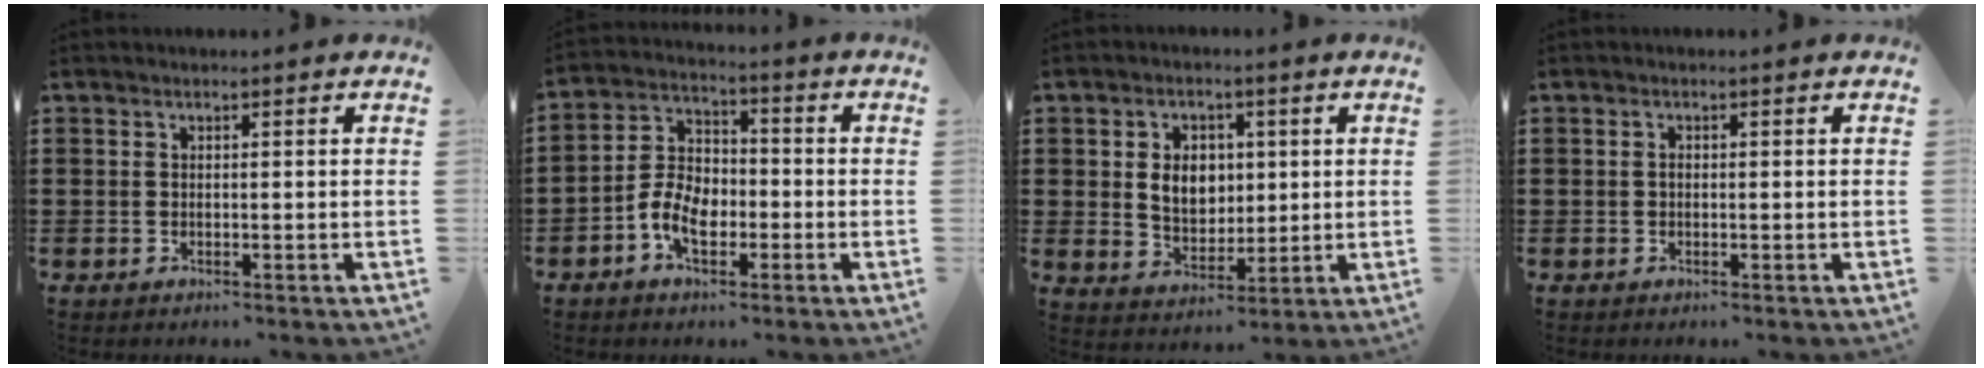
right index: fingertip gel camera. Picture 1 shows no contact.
{"total": 6.9, "force": [-2.8, 4.2, 4.7], "torque": [-0.112, 0.006, -0.058]}
{"total": 6.0, "force": [0.9, 4.6, 3.7], "torque": [-0.071, 0.008, 0.010]}
{"total": 0.6, "force": [-0.2, 0.3, 0.5], "torque": [-0.011, -0.001, -0.003]}